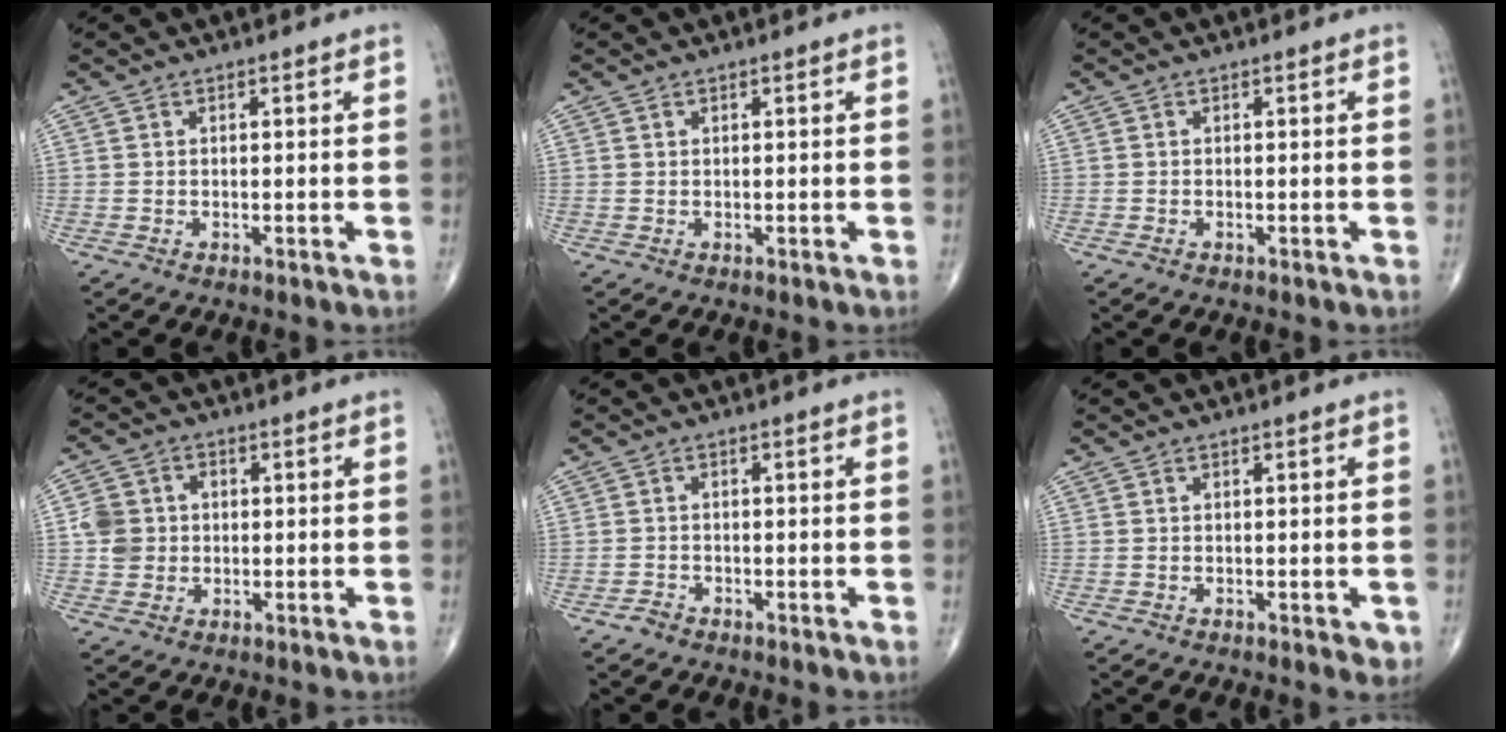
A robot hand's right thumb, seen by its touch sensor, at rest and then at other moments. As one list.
[{"total": 0.0}, {"total": 0.0}, {"total": 5.8, "force": [0.1, 5.3, 2.4], "torque": [-0.030, 0.008, -0.002]}, {"total": 1.4, "force": [-1.1, 0.8, 0.2], "torque": [-0.007, 0.003, -0.024]}, {"total": 1.9, "force": [-0.6, 0.9, 1.5], "torque": [-0.008, 0.000, -0.008]}]